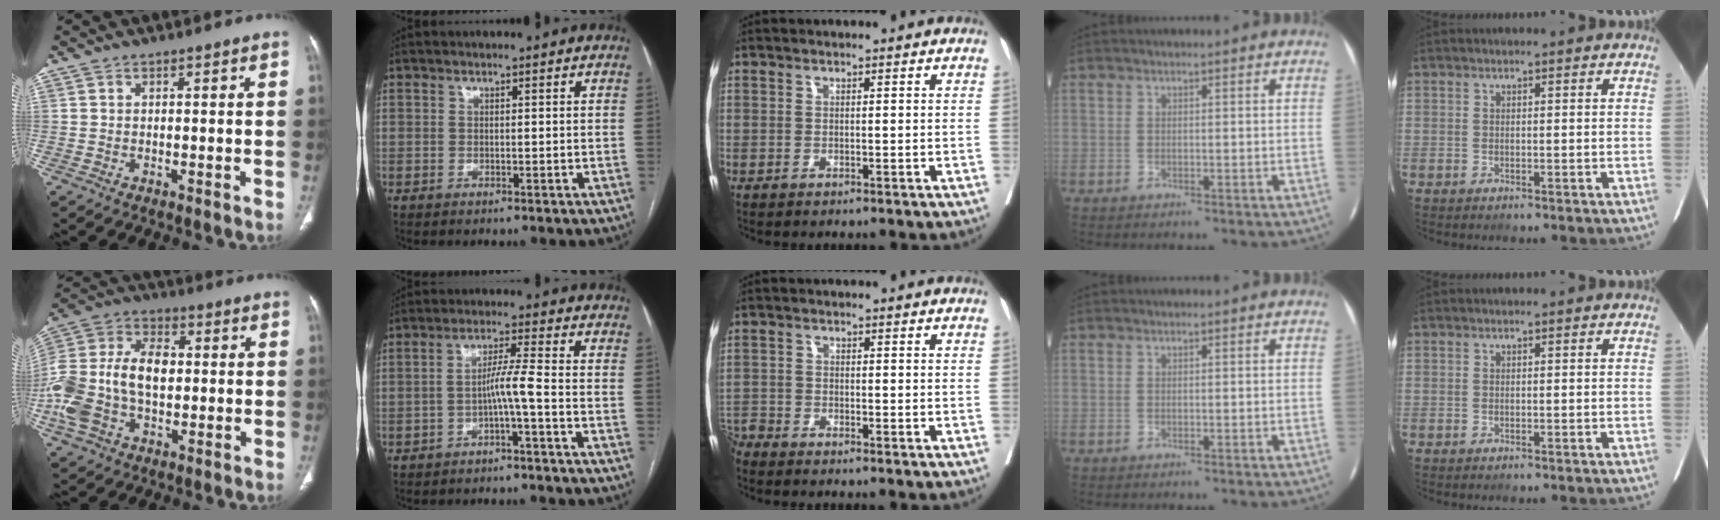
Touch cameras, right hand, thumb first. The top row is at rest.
{"thumb": {"total": 18.2, "force": [-1.2, 11.7, 13.8], "torque": [-0.295, 0.031, -0.023]}, "index": {"total": 4.2, "force": [-1.8, -0.8, 3.8], "torque": [-0.068, 0.011, -0.032]}, "middle": {"total": 3.2, "force": [-3.2, -0.2, 0.2], "torque": [0.002, -0.011, -0.064]}}